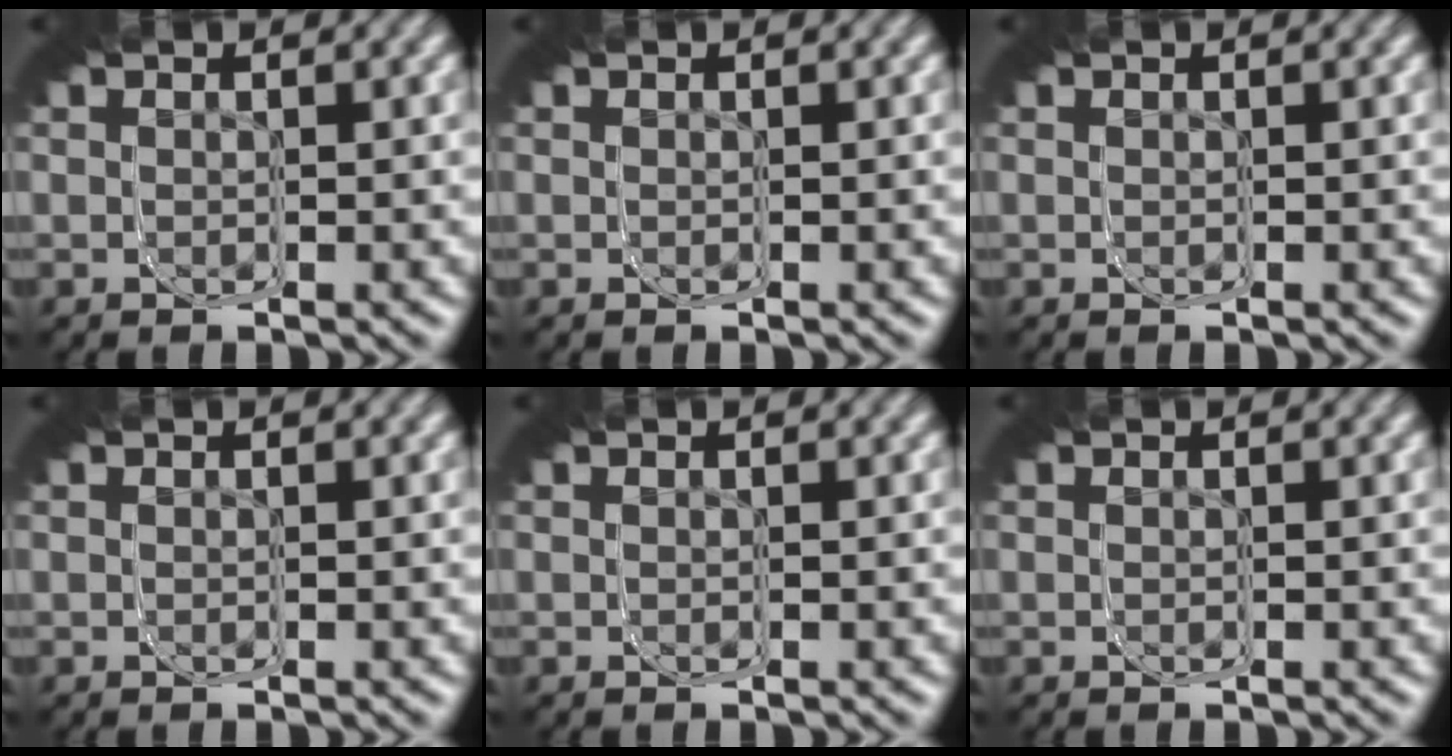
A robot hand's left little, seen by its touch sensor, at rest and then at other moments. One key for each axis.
{"total": 0.0}
{"total": 0.0}
{"total": 0.0}
{"total": 0.0}
{"total": 0.0}